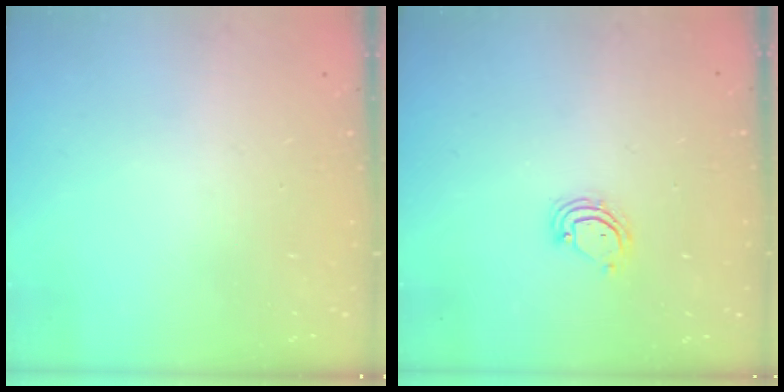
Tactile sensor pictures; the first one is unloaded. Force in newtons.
{"total": 5.5, "press": 5.5, "slide": 0.3}